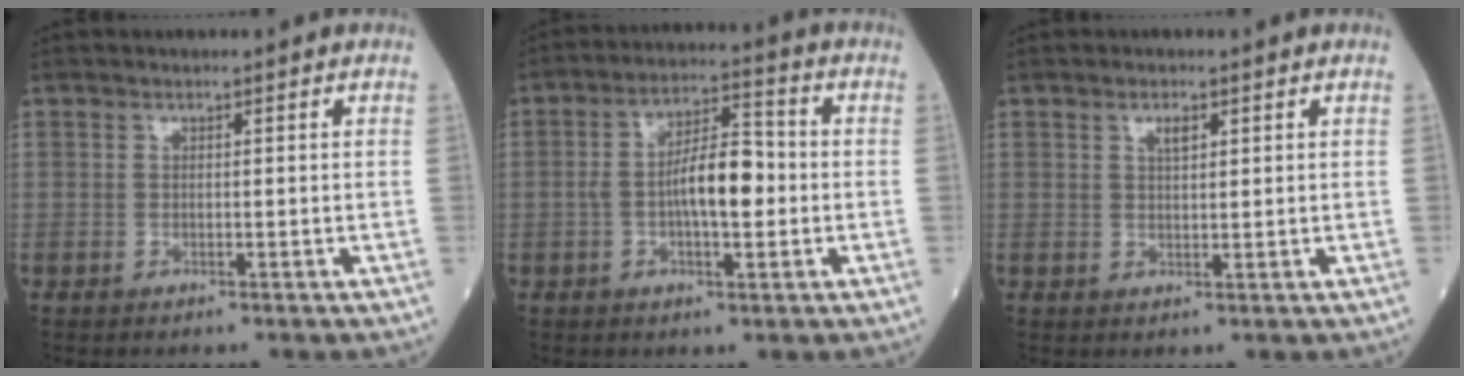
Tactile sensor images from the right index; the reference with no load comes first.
{"total": 8.9, "force": [-0.9, 2.8, 8.4], "torque": [-0.152, 0.018, -0.018]}
{"total": 2.0, "force": [1.1, 0.7, 1.5], "torque": [-0.027, 0.000, 0.019]}